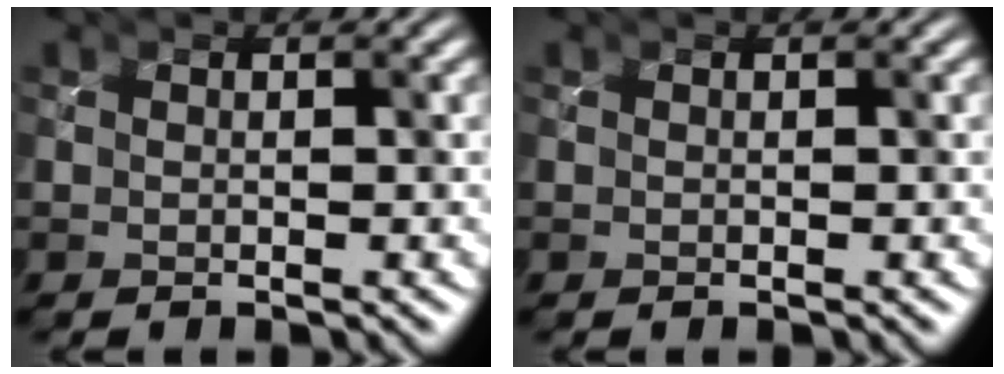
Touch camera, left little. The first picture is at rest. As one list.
[{"total": 0.0}]